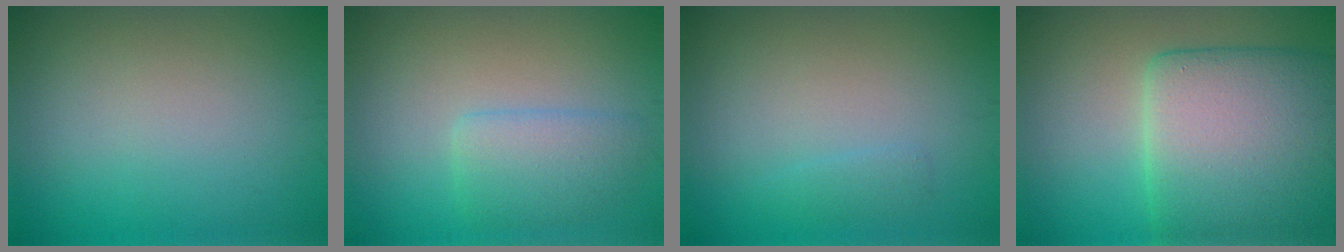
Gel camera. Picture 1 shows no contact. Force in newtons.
{"total": 2.9, "press": 2.8, "slide": 0.3}
{"total": 0.8, "press": 0.8, "slide": 0.0}
{"total": 10.7, "press": 10.7, "slide": 0.5}